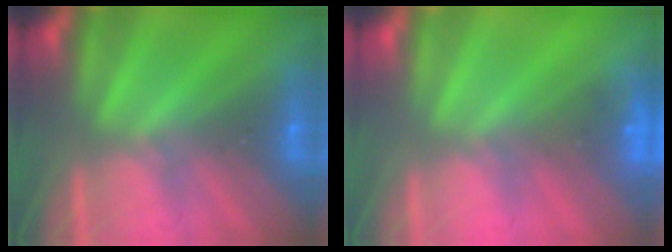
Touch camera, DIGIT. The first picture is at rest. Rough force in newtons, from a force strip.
{"total": 4.4}